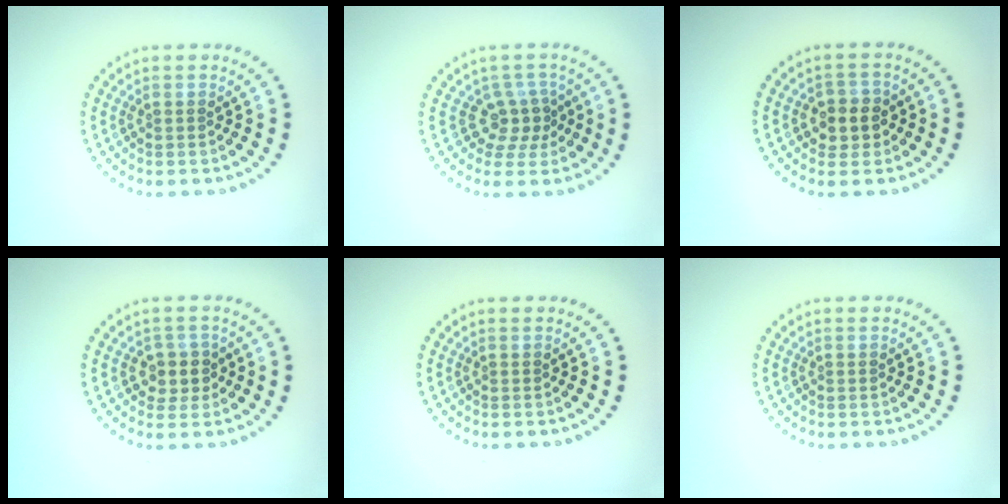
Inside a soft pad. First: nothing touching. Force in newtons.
{"total": 2.8, "press": 2.0, "slide": 1.9}
{"total": 2.7, "press": 2.6, "slide": 0.7}
{"total": 2.3, "press": 2.1, "slide": 1.0}
{"total": 0.0}
{"total": 0.0}